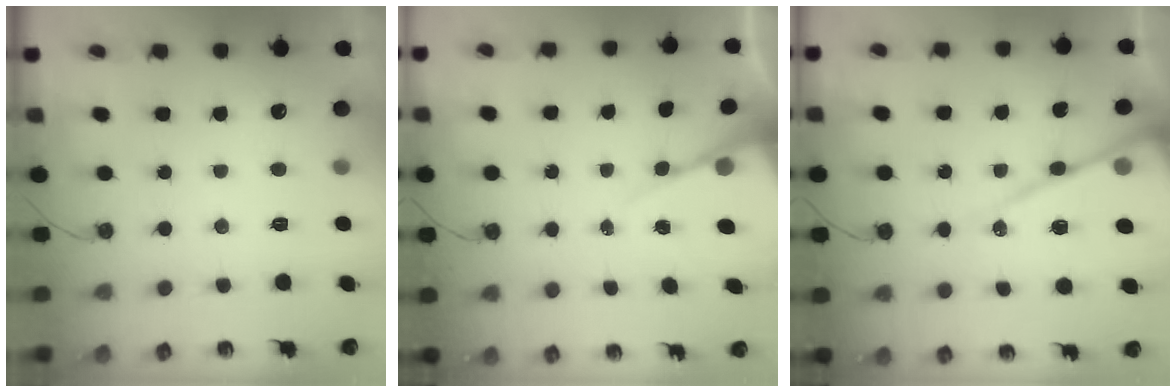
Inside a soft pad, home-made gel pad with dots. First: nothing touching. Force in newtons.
{"total": 7.8, "press": 7.8, "slide": 0.5}
{"total": 19.4, "press": 19.3, "slide": 2.0}